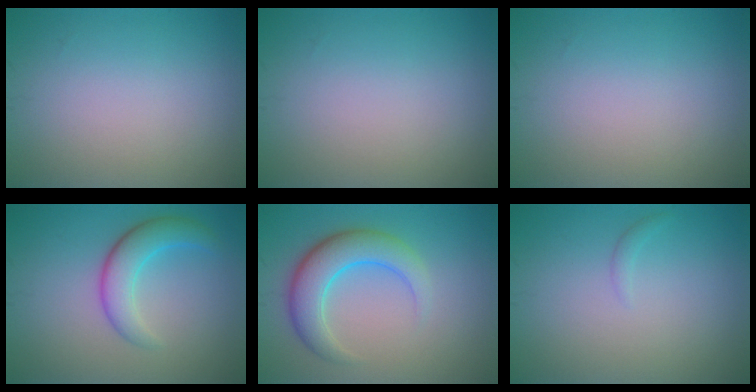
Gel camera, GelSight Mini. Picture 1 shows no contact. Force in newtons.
{"total": 0.0}
{"total": 0.0}
{"total": 3.9, "press": 3.9, "slide": 0.2}
{"total": 5.3, "press": 5.3, "slide": 0.2}
{"total": 0.6, "press": 0.6, "slide": 0.1}